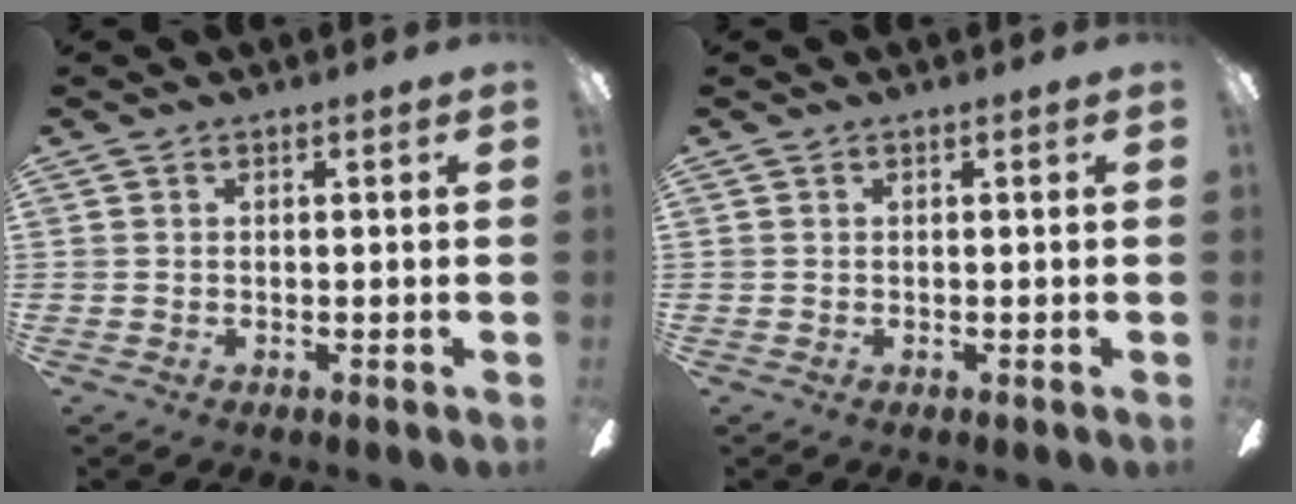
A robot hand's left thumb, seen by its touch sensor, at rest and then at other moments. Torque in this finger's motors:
{"motor_torque": [0.00, 0.00, -0.11, 0.28, 0.00]}